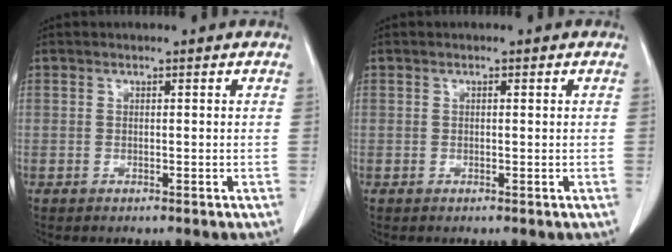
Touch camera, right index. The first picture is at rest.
{"total": 0.5, "force": [0.1, 0.2, 0.5], "torque": [-0.007, 0.000, 0.000]}